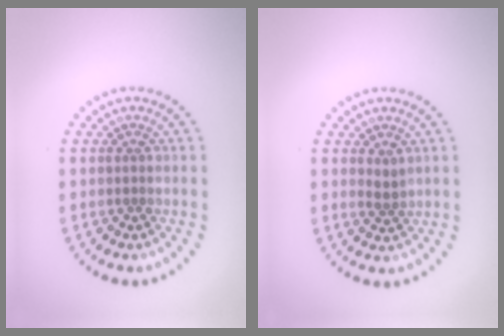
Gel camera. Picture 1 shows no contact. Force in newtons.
{"total": 1.2, "press": 0.8, "slide": 0.8}